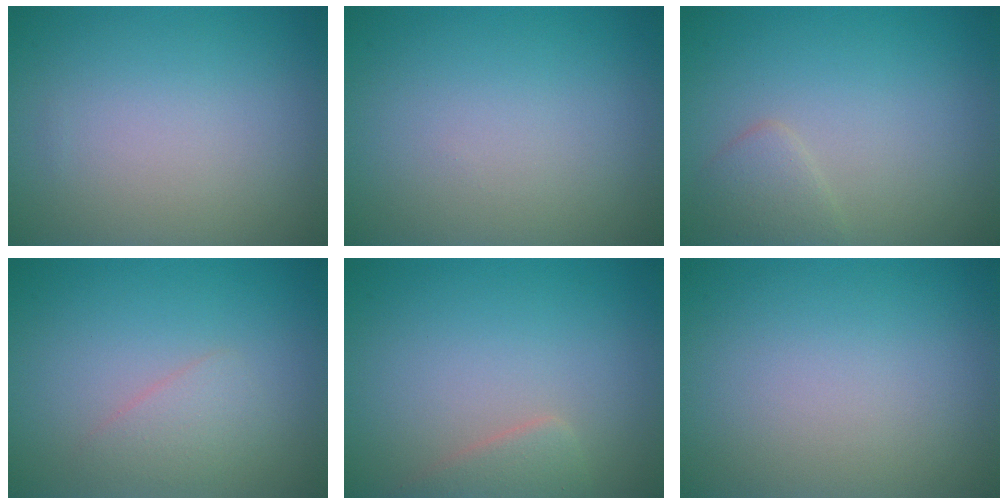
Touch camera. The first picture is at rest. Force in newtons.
{"total": 0.0}
{"total": 1.6, "press": 1.6, "slide": 0.1}
{"total": 1.7, "press": 1.7, "slide": 0.1}
{"total": 2.0, "press": 2.0, "slide": 0.1}
{"total": 0.0}